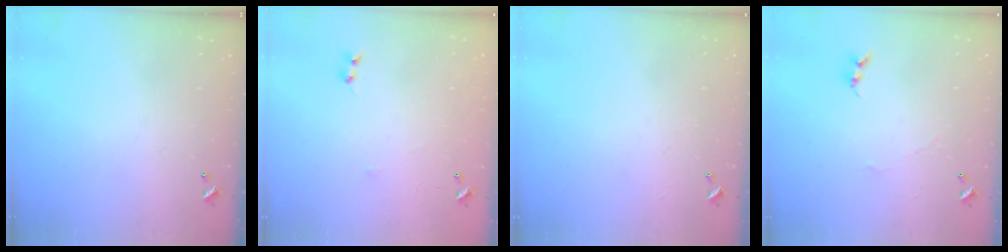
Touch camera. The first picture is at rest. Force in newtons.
{"total": 5.9, "press": 5.9, "slide": 0.7}
{"total": 1.0, "press": 0.9, "slide": 0.5}
{"total": 0.6, "press": 0.3, "slide": 0.5}